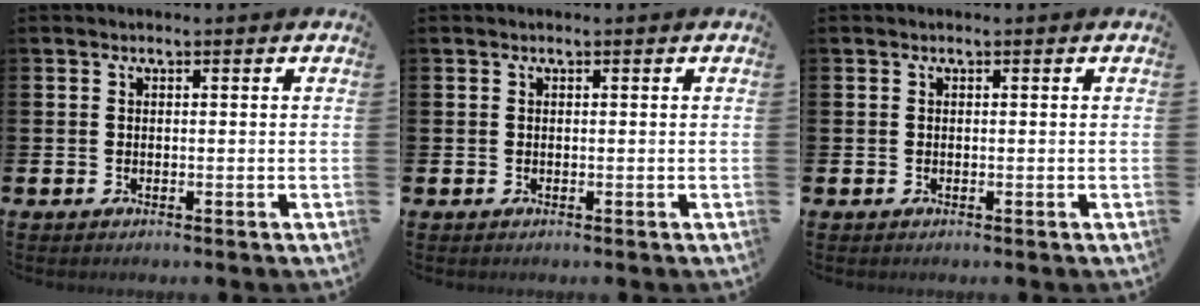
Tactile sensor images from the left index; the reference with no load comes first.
{"total": 0.0}
{"total": 0.0}